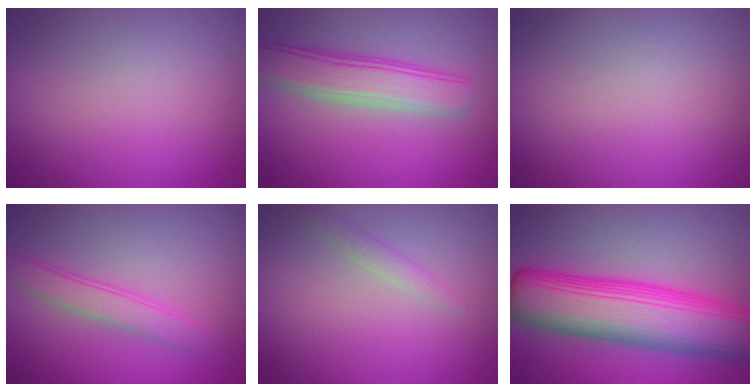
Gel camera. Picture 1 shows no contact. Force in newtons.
{"total": 5.0, "press": 5.0, "slide": 0.2}
{"total": 0.0}
{"total": 2.5, "press": 2.5, "slide": 0.2}
{"total": 1.2, "press": 1.2, "slide": 0.0}
{"total": 11.9, "press": 11.9, "slide": 0.2}